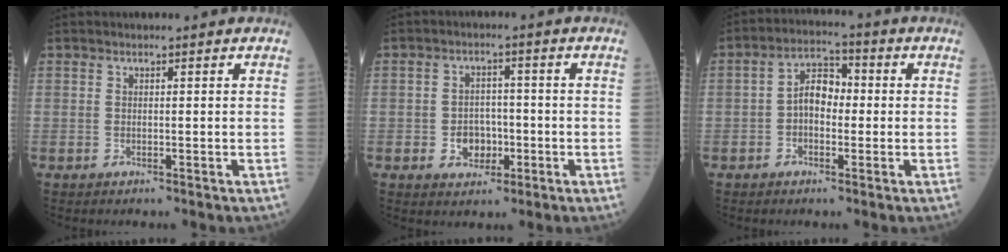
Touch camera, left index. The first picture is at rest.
{"total": 4.6, "force": [-1.4, 3.5, 2.6], "torque": [-0.042, 0.010, -0.020]}
{"total": 5.7, "force": [-0.6, 3.3, 4.6], "torque": [-0.085, 0.026, -0.017]}